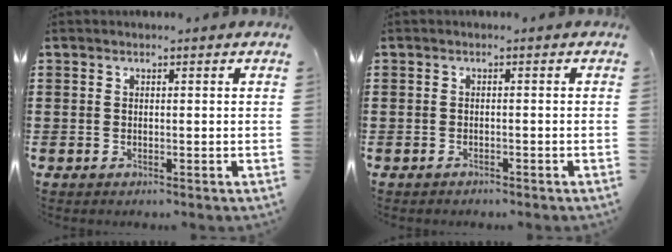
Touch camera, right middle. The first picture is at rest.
{"total": 0.7, "force": [-0.7, 0.2, 0.0], "torque": [-0.001, 0.001, -0.015]}